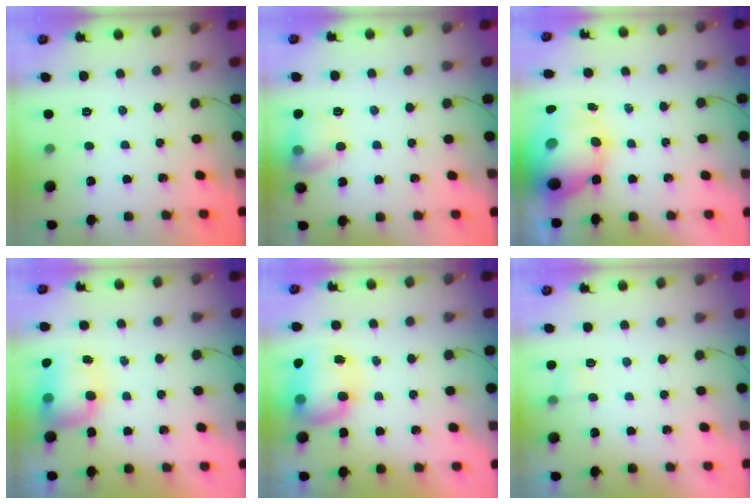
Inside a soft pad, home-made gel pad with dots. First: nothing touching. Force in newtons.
{"total": 9.5, "press": 9.5, "slide": 0.5}
{"total": 13.3, "press": 12.9, "slide": 3.0}
{"total": 7.8, "press": 7.7, "slide": 1.3}
{"total": 9.0, "press": 8.8, "slide": 1.7}
{"total": 2.8, "press": 2.6, "slide": 1.1}